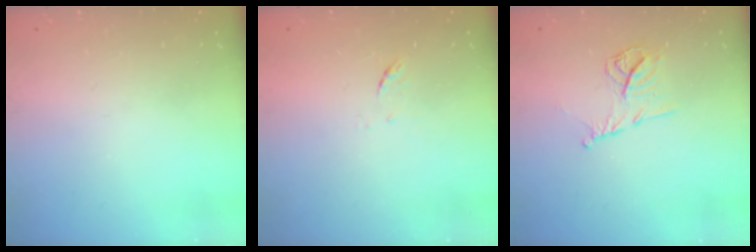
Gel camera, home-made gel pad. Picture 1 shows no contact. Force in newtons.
{"total": 4.8, "press": 4.6, "slide": 1.3}
{"total": 9.8, "press": 9.8, "slide": 0.6}